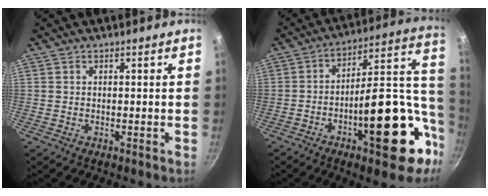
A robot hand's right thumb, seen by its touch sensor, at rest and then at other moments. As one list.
[{"total": 23.7, "force": [-6.4, 10.3, 20.4], "torque": [-0.242, 0.046, -0.084]}]